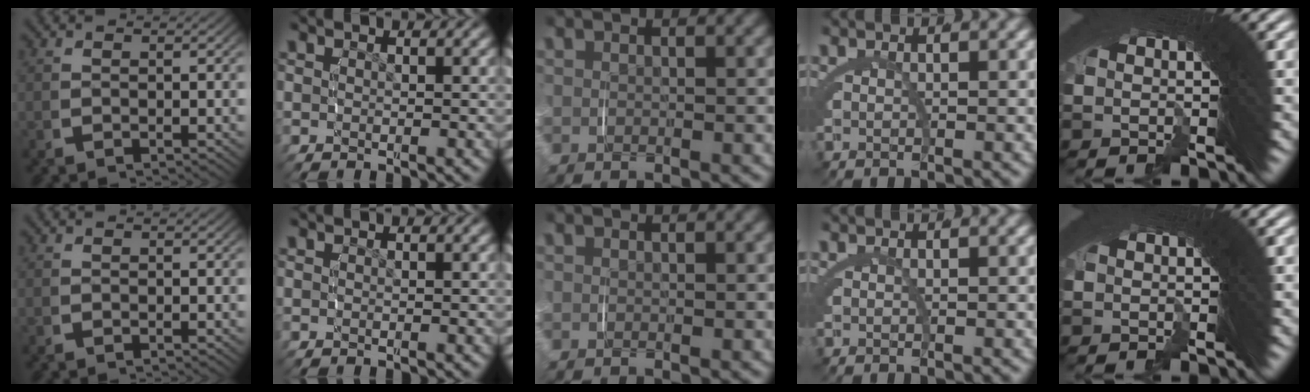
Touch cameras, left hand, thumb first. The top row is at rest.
{}